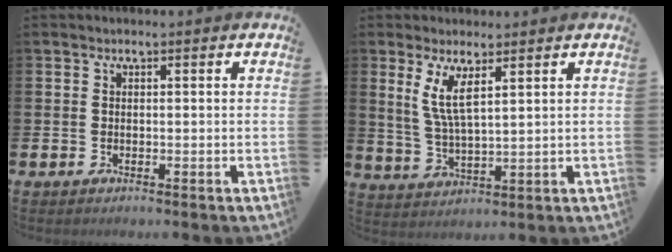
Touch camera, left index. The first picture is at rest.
{"total": 5.4, "force": [3.5, 1.1, 3.9], "torque": [-0.077, -0.015, 0.060]}